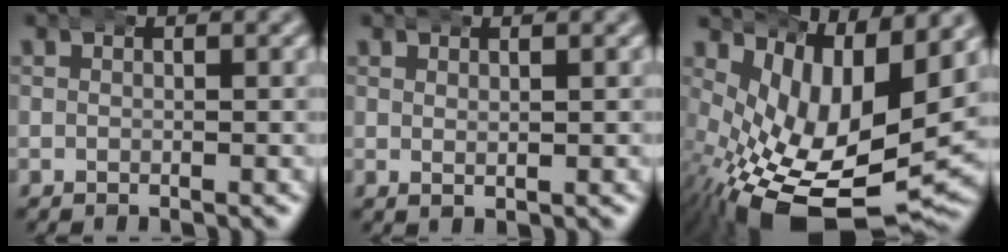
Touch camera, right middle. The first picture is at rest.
{"total": 0.7, "force": [0.5, -0.1, 0.4], "torque": [-0.005, 0.000, 0.013]}
{"total": 13.0, "force": [-3.2, 6.9, 10.5], "torque": [-0.201, -0.065, -0.017]}